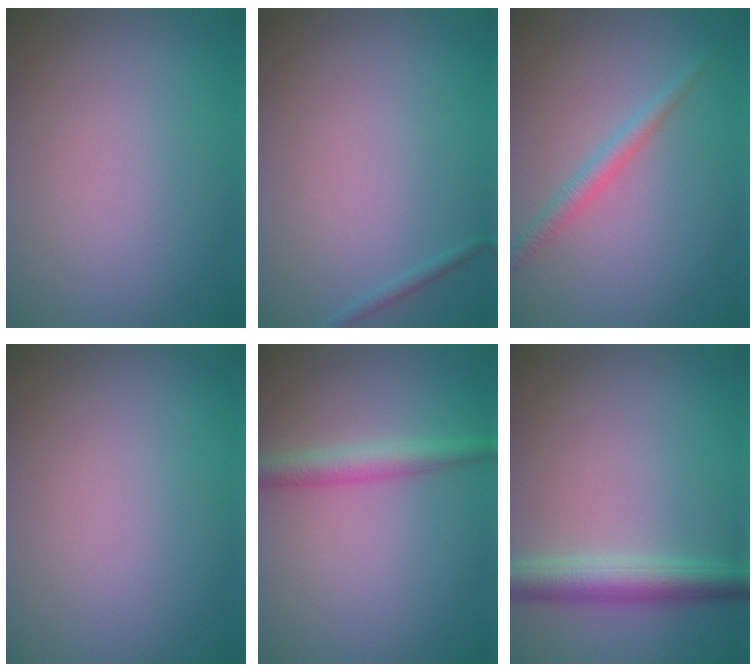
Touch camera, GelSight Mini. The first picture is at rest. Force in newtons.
{"total": 0.6, "press": 0.6, "slide": 0.1}
{"total": 1.9, "press": 1.9, "slide": 0.1}
{"total": 0.0}
{"total": 2.7, "press": 2.7, "slide": 0.1}
{"total": 4.2, "press": 4.2, "slide": 0.1}